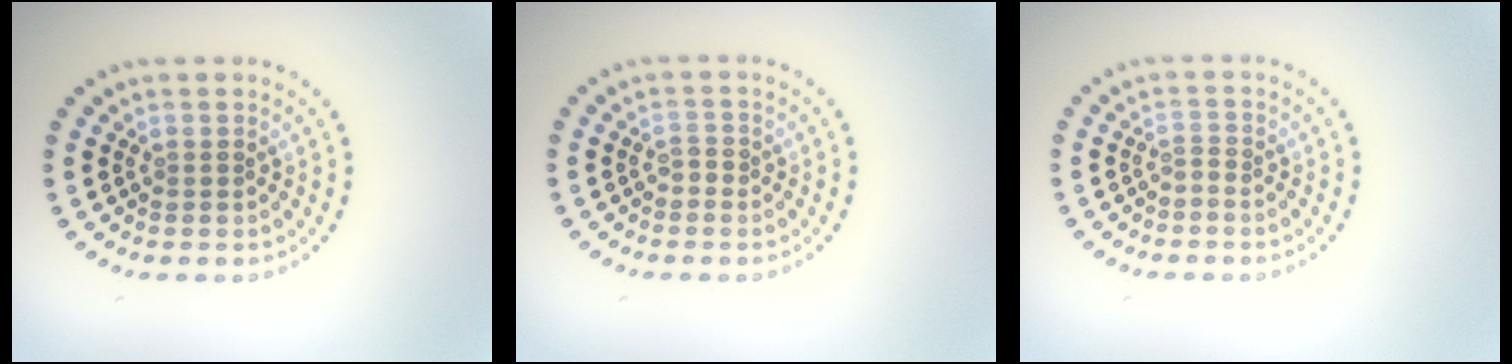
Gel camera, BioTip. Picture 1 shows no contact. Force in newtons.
{"total": 0.9, "press": 0.8, "slide": 0.4}
{"total": 0.5, "press": 0.0, "slide": 0.5}